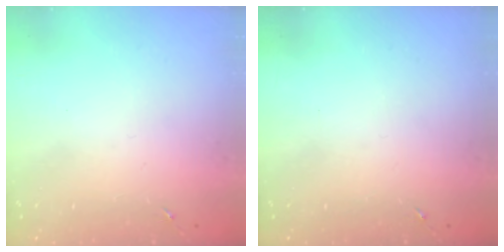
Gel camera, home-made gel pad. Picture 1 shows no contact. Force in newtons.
{"total": 0.0}